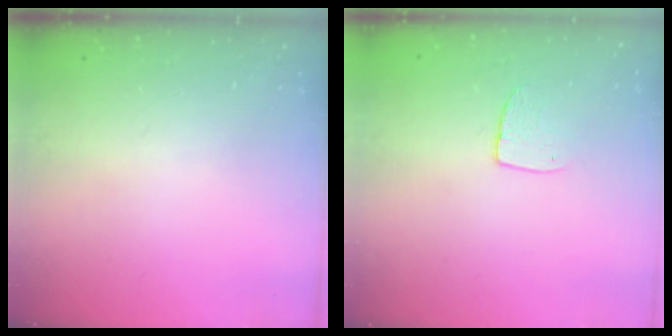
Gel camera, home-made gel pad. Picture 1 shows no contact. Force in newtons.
{"total": 6.1, "press": 6.1, "slide": 0.4}